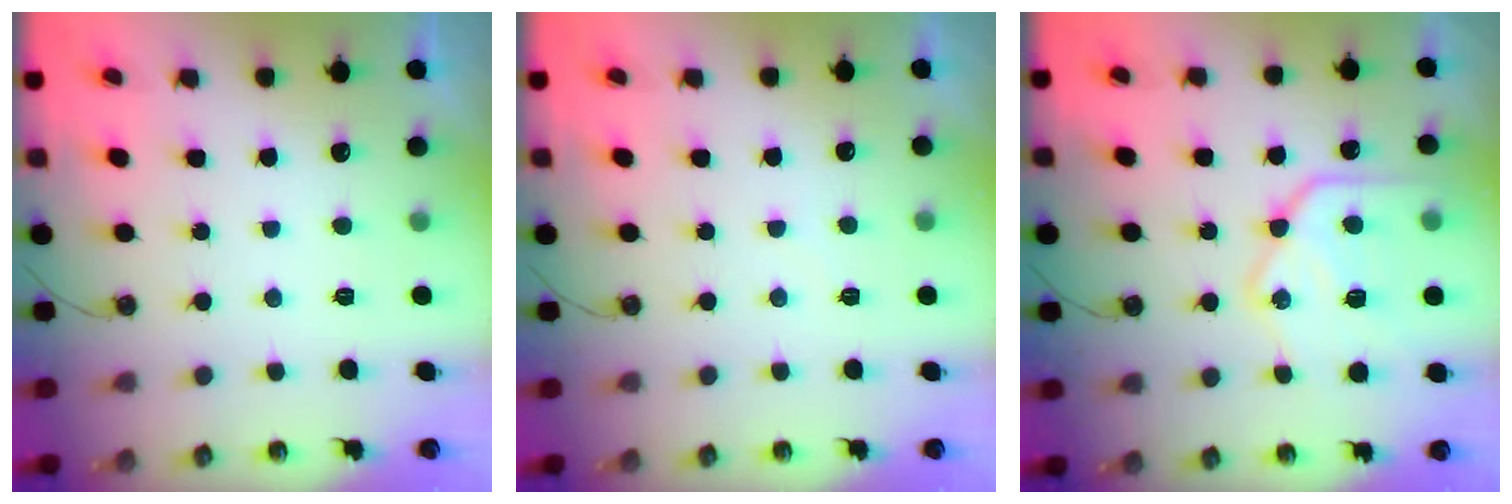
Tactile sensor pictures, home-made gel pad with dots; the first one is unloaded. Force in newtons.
{"total": 2.4, "press": 2.4, "slide": 0.4}
{"total": 19.2, "press": 19.1, "slide": 1.5}